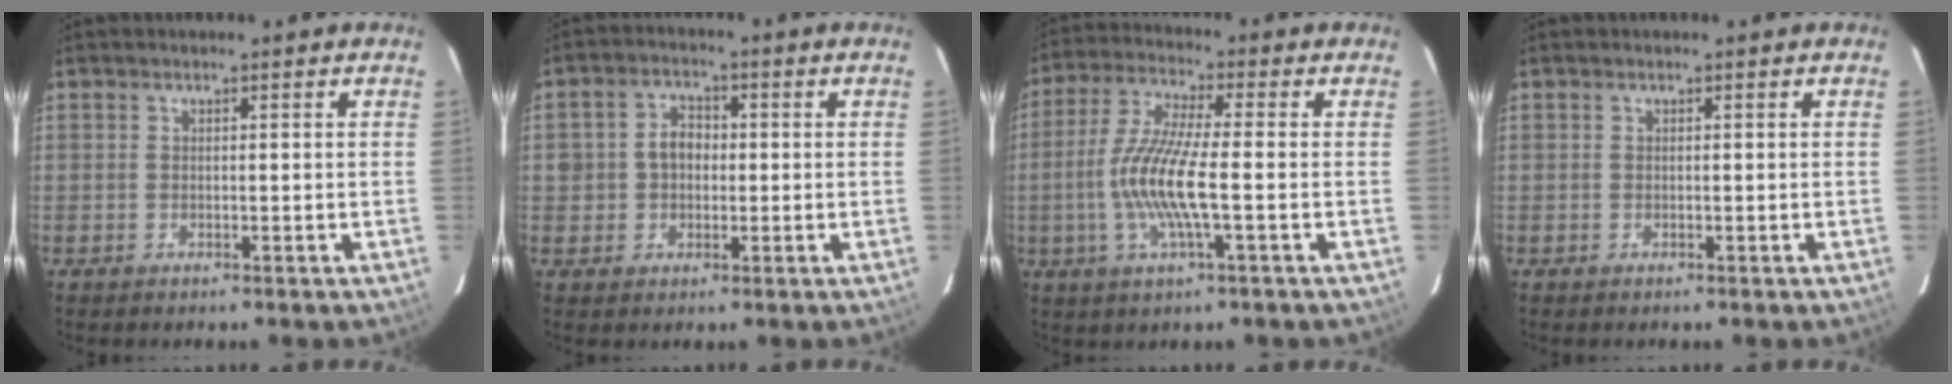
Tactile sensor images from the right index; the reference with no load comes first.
{"total": 5.0, "force": [-0.1, 4.3, 2.5], "torque": [-0.048, 0.016, 0.001]}
{"total": 11.4, "force": [-2.1, 1.3, 11.1], "torque": [-0.229, -0.002, -0.043]}
{"total": 0.0}